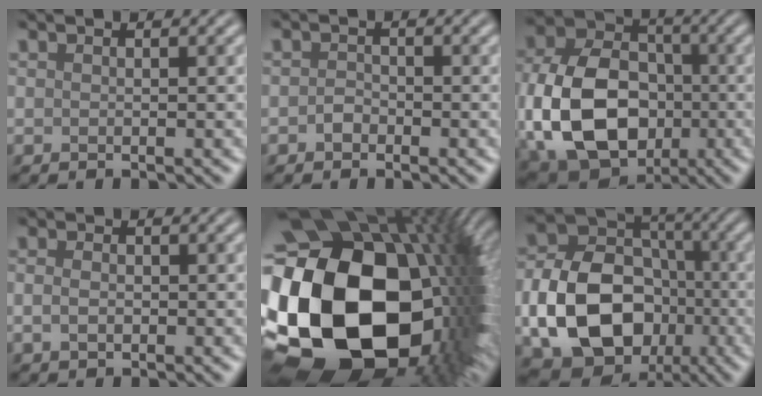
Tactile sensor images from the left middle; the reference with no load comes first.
{"total": 1.0, "force": [-0.6, 0.7, 0.4], "torque": [-0.010, 0.001, -0.013]}
{"total": 13.9, "force": [-2.6, 10.1, 9.2], "torque": [-0.206, -0.022, -0.049]}
{"total": 1.7, "force": [-0.2, 1.2, 1.2], "torque": [-0.027, 0.001, -0.005]}
{"total": 23.6, "force": [-2.2, 16.7, 16.5], "torque": [-0.333, -0.060, -0.009]}
{"total": 12.8, "force": [-3.4, 9.7, 7.7], "torque": [-0.157, -0.010, -0.065]}